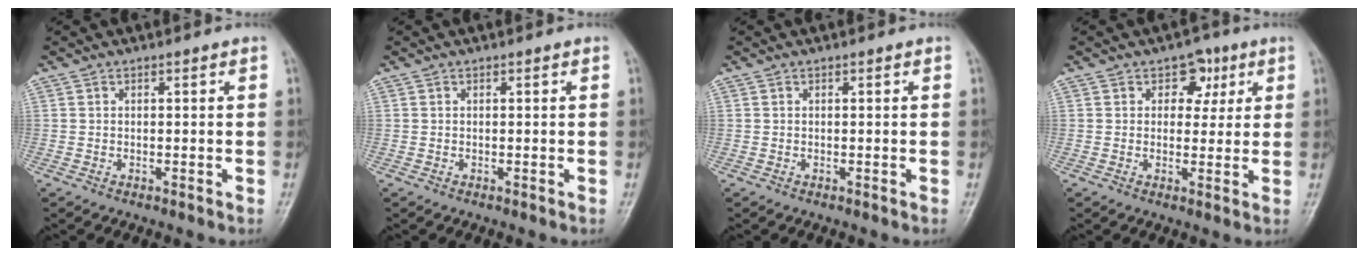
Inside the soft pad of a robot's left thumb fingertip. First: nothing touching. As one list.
[{"total": 0.0}, {"total": 0.0}, {"total": 5.2, "force": [2.2, 4.1, 2.5], "torque": [0.005, -0.004, 0.026]}]